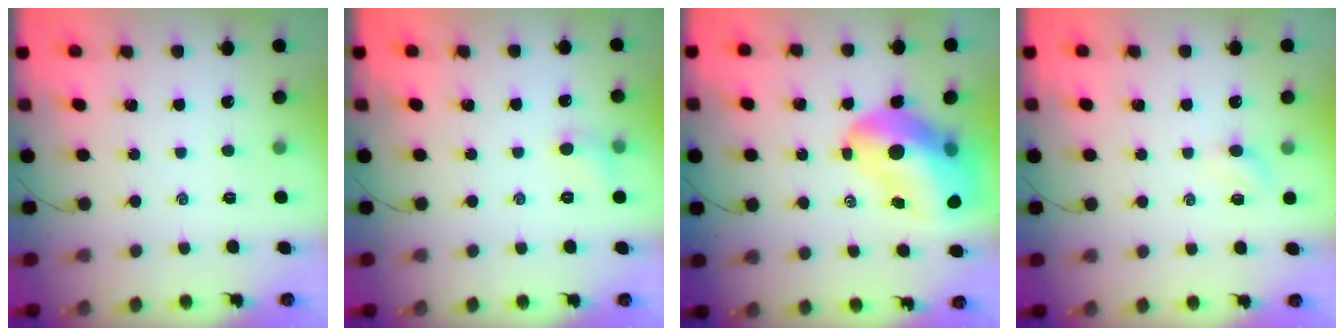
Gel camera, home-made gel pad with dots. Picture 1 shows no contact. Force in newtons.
{"total": 5.1, "press": 4.8, "slide": 1.7}
{"total": 17.8, "press": 17.2, "slide": 4.6}
{"total": 2.3, "press": 2.2, "slide": 0.8}